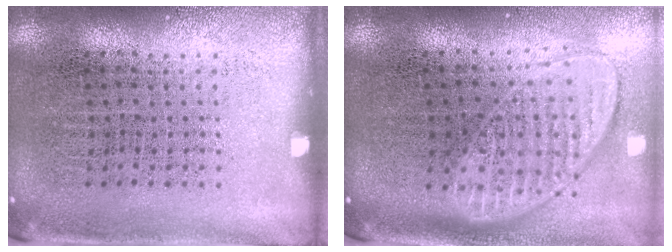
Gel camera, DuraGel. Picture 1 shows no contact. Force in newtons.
{"total": 1.9, "press": 1.5, "slide": 1.2}